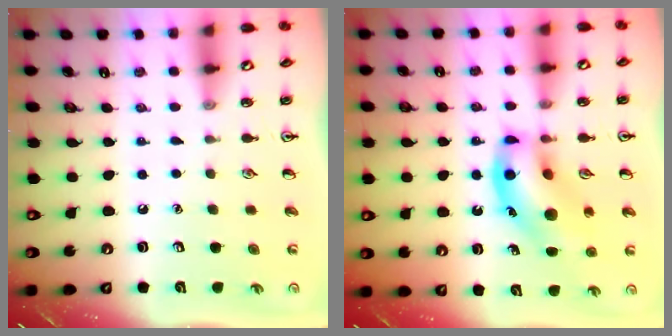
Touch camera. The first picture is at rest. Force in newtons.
{"total": 15.9, "press": 15.4, "slide": 3.6}